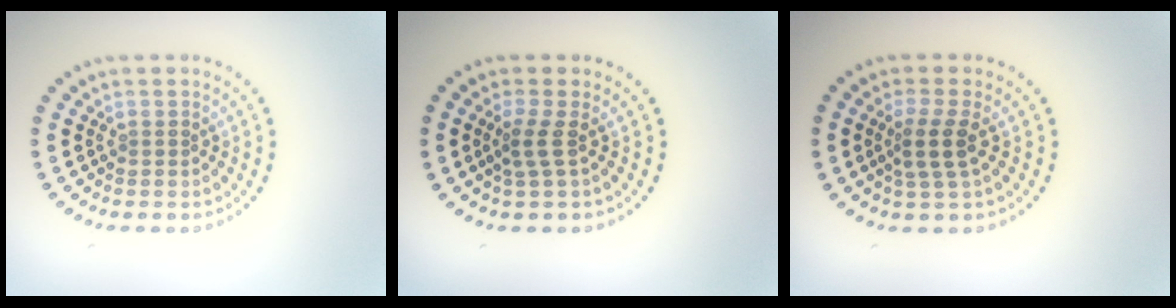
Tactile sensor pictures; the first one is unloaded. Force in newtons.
{"total": 1.9, "press": 1.2, "slide": 1.5}
{"total": 2.5, "press": 2.1, "slide": 1.4}